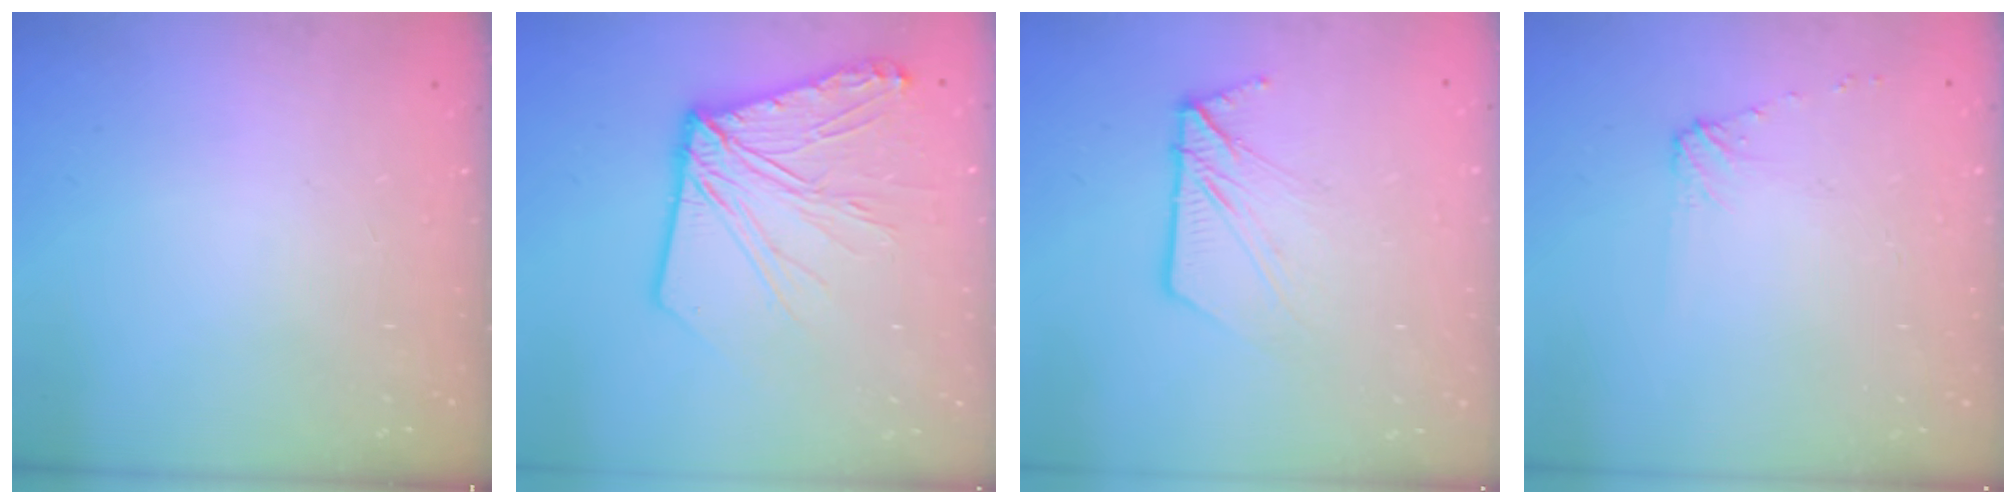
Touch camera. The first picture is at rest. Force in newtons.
{"total": 15.0, "press": 14.9, "slide": 1.2}
{"total": 10.5, "press": 10.4, "slide": 1.1}
{"total": 4.8, "press": 4.7, "slide": 0.7}